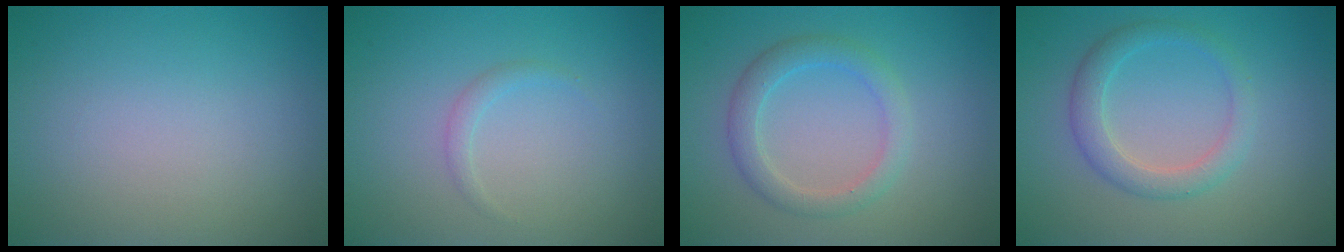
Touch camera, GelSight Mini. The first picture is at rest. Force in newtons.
{"total": 0.9, "press": 0.9, "slide": 0.1}
{"total": 2.7, "press": 2.7, "slide": 0.0}
{"total": 2.7, "press": 2.7, "slide": 0.2}